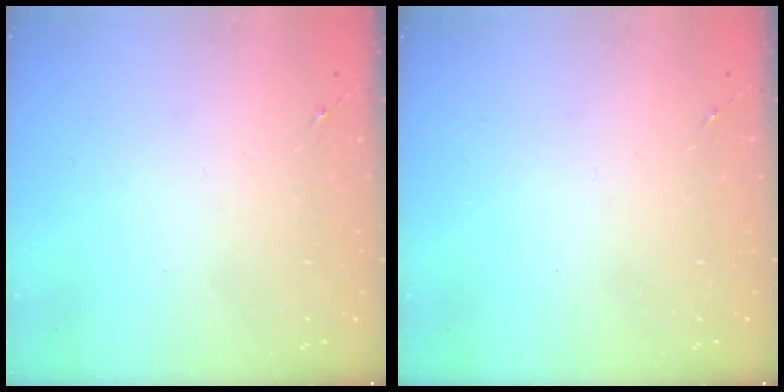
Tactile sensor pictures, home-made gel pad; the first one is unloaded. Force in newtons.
{"total": 0.0}